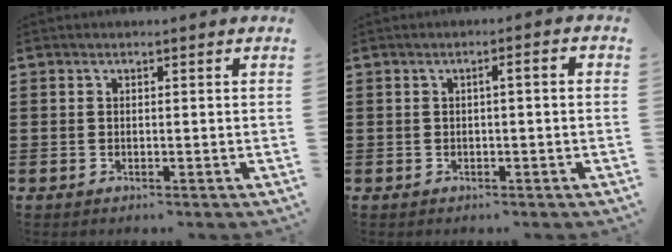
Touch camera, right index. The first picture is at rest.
{"total": 1.5, "force": [-0.3, 0.0, 1.4], "torque": [-0.026, -0.001, -0.007]}